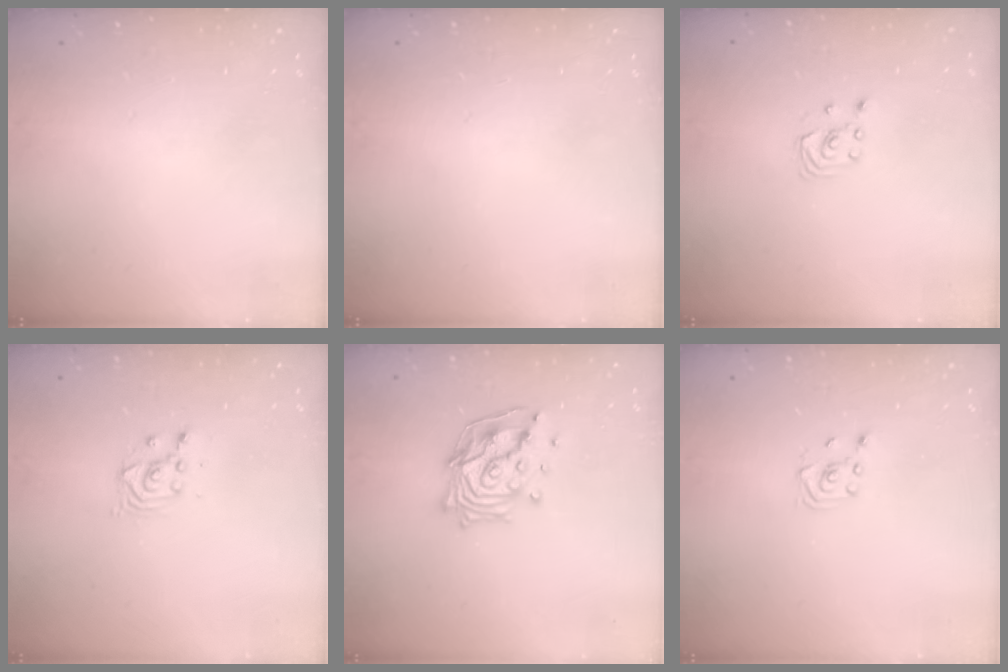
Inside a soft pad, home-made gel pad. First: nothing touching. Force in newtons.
{"total": 0.0}
{"total": 1.8, "press": 1.8, "slide": 0.2}
{"total": 2.9, "press": 2.9, "slide": 0.1}
{"total": 15.4, "press": 15.2, "slide": 1.9}
{"total": 2.3, "press": 2.2, "slide": 0.8}